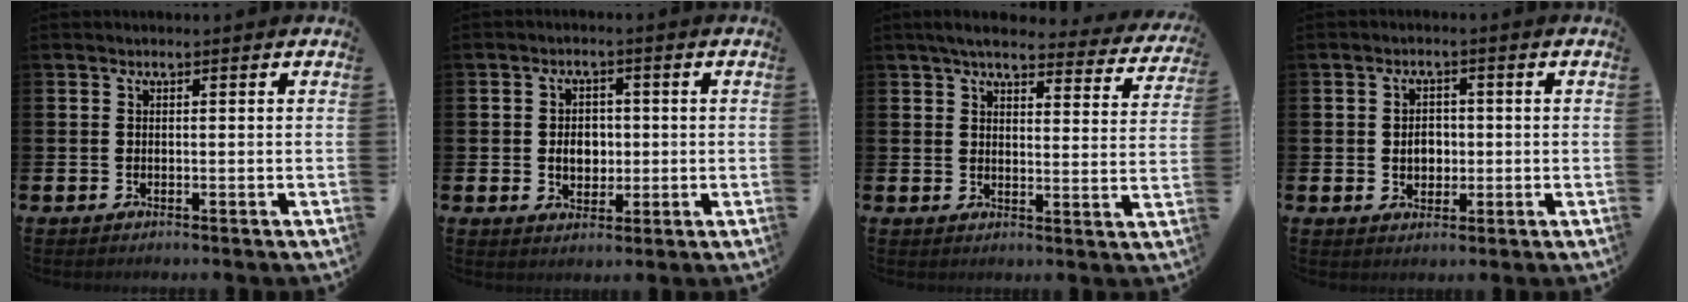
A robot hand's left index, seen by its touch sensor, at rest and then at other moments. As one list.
[{"total": 3.8, "force": [-0.1, 3.0, 2.3], "torque": [-0.035, 0.005, -0.010]}, {"total": 5.1, "force": [4.6, 1.1, 1.9], "torque": [-0.041, -0.029, 0.077]}, {"total": 3.2, "force": [-0.1, 2.5, 1.9], "torque": [-0.026, 0.004, -0.009]}]